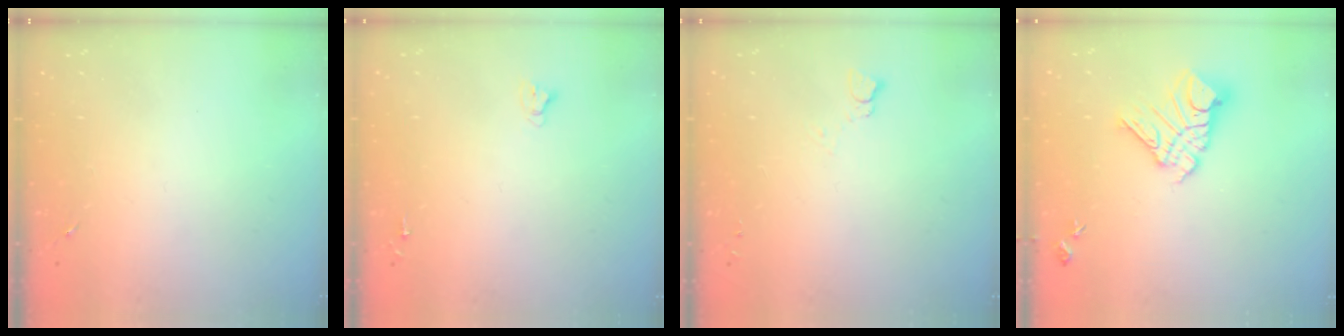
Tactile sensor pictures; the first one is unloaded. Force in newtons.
{"total": 2.7, "press": 2.7, "slide": 0.2}
{"total": 2.8, "press": 2.7, "slide": 0.3}
{"total": 14.1, "press": 14.1, "slide": 1.4}